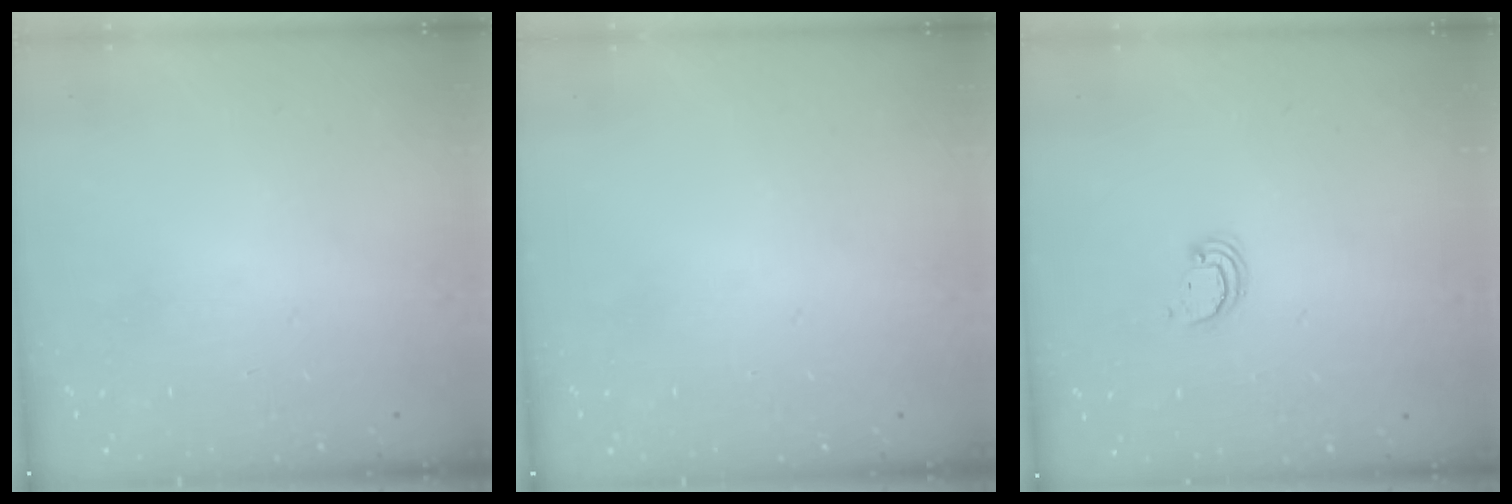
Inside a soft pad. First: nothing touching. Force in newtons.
{"total": 0.0}
{"total": 2.4, "press": 2.4, "slide": 0.2}